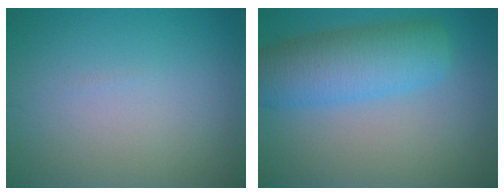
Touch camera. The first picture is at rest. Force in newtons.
{"total": 7.0, "press": 7.0, "slide": 0.1}